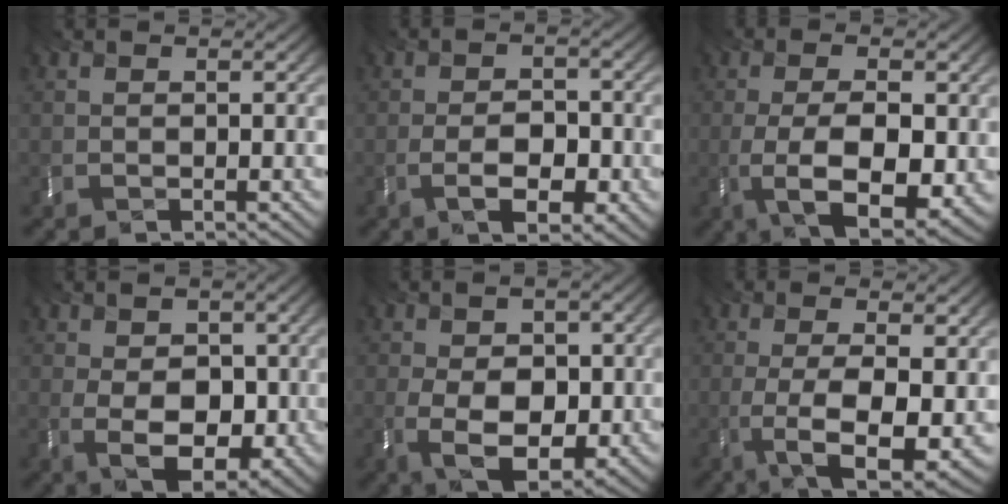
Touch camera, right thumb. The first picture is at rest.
{"total": 4.8, "force": [-2.6, 2.2, 3.4], "torque": [-0.045, -0.014, -0.054]}
{"total": 8.6, "force": [-2.3, 3.3, 7.6], "torque": [-0.133, -0.019, -0.043]}
{"total": 6.8, "force": [-0.6, 4.6, 4.9], "torque": [-0.093, -0.022, -0.016]}
{"total": 8.1, "force": [-1.7, 5.1, 6.1], "torque": [-0.113, -0.019, -0.037]}
{"total": 8.3, "force": [-1.8, 2.2, 7.8], "torque": [-0.132, -0.016, -0.033]}